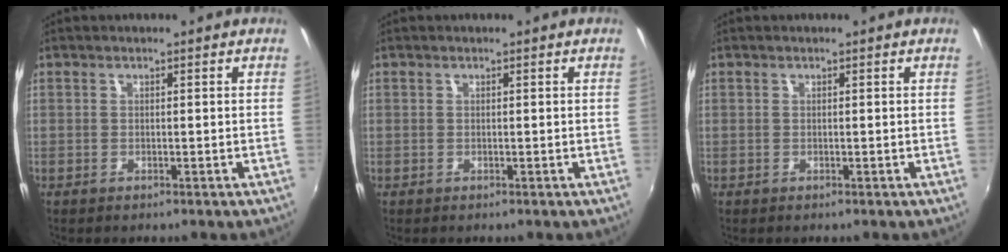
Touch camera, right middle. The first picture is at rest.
{"total": 0.0}
{"total": 0.0}